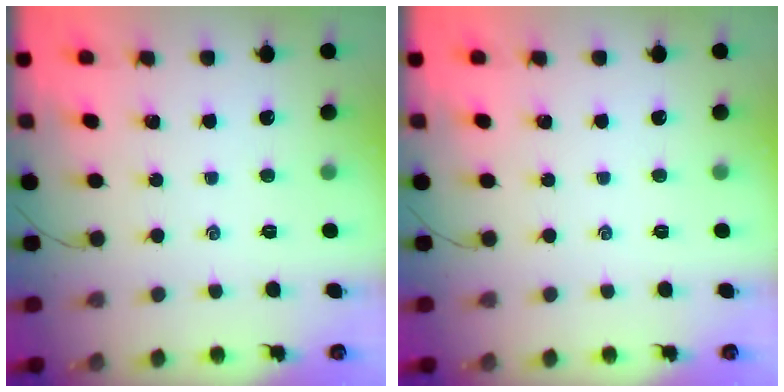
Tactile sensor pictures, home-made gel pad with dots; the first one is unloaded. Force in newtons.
{"total": 0.0}